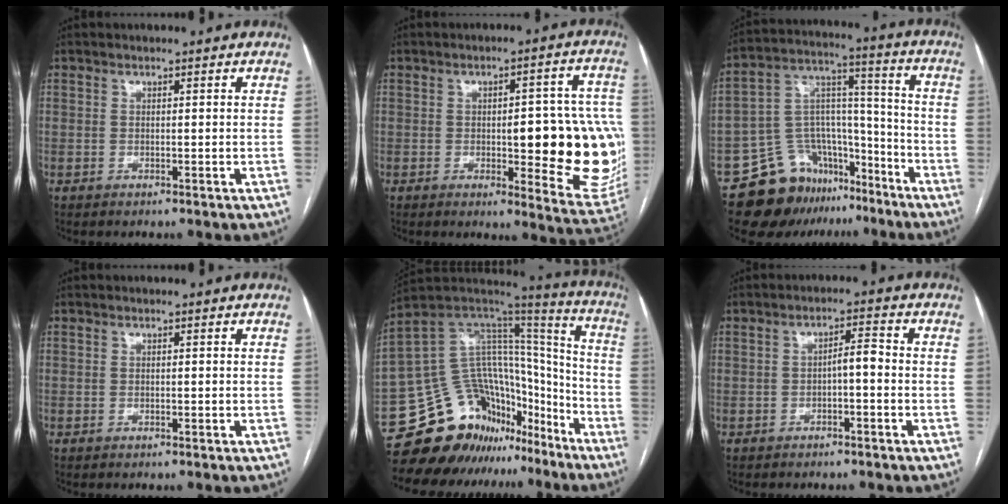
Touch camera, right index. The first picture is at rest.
{"total": 19.7, "force": [-2.0, 5.8, 18.8], "torque": [-0.150, 0.019, -0.007]}
{"total": 15.1, "force": [-10.8, 9.6, 4.4], "torque": [-0.062, 0.085, -0.170]}
{"total": 0.0}
{"total": 21.4, "force": [-16.1, 12.1, 7.0], "torque": [-0.119, 0.095, -0.253]}
{"total": 2.5, "force": [-0.6, 0.6, 2.4], "torque": [-0.036, 0.008, -0.011]}